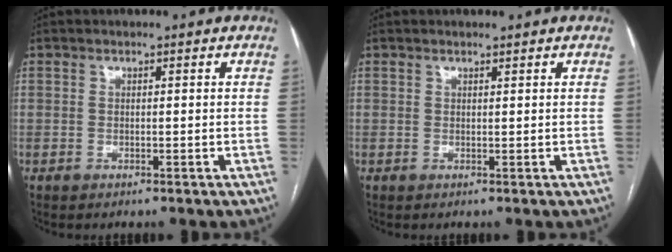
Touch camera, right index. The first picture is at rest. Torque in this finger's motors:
{"motor_torque": [0.03, 0.05, -0.01, 0.00]}